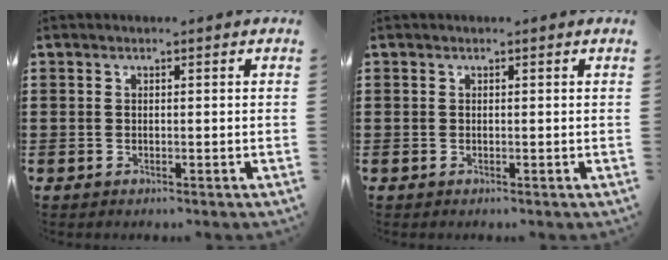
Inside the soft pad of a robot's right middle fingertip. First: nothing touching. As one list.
[{"total": 0.0}]